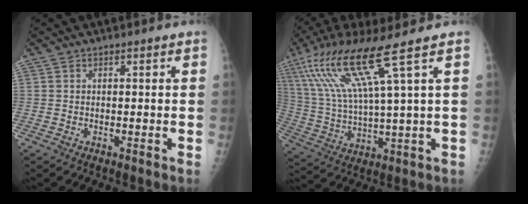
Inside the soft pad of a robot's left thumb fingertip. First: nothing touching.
{"total": 16.1, "force": [8.3, 0.2, 13.8], "torque": [-0.291, -0.025, 0.161]}